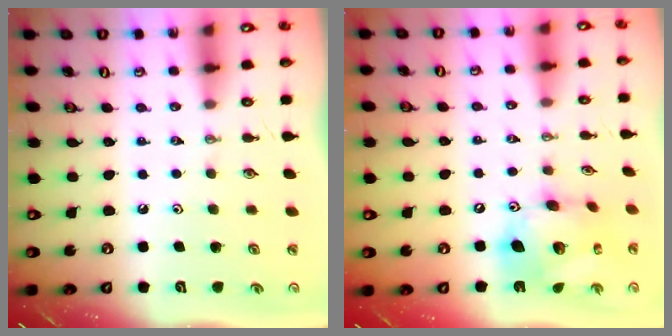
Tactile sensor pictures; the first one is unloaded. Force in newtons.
{"total": 17.0, "press": 16.9, "slide": 2.0}